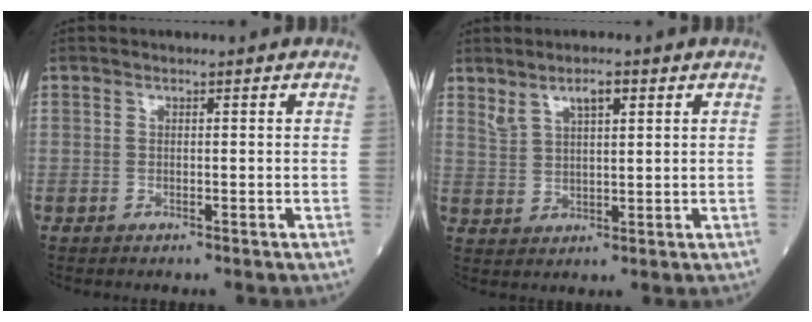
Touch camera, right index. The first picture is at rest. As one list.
[{"total": 4.3, "force": [2.8, 1.3, 3.0], "torque": [-0.060, 0.006, 0.057]}]